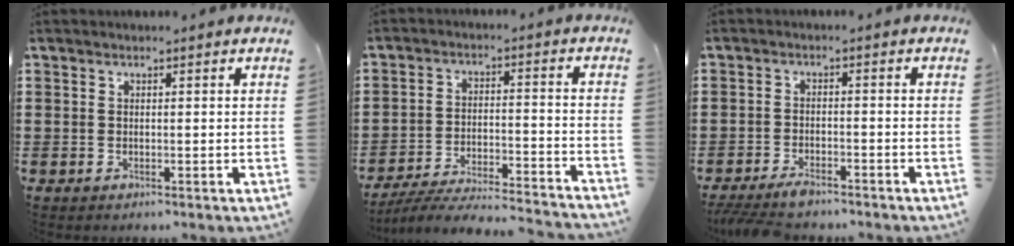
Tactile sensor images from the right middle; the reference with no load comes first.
{"total": 6.4, "force": [-6.2, 0.2, 1.8], "torque": [-0.036, -0.004, -0.122]}
{"total": 3.1, "force": [-2.8, 0.6, 1.0], "torque": [-0.027, 0.000, -0.059]}